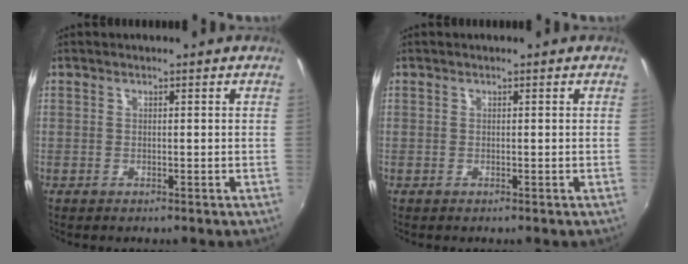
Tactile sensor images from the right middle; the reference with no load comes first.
{"total": 0.0}